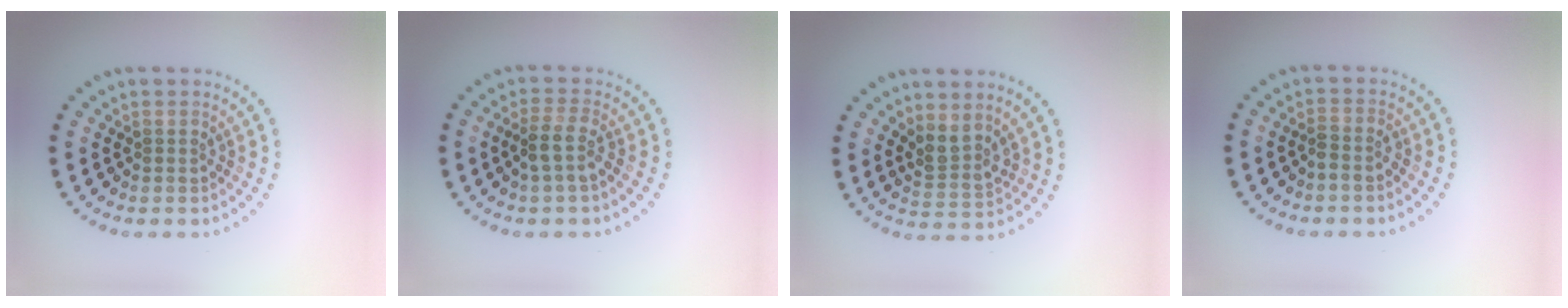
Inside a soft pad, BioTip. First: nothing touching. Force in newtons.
{"total": 2.2, "press": 1.7, "slide": 1.4}
{"total": 2.5, "press": 1.9, "slide": 1.6}
{"total": 1.2, "press": 1.0, "slide": 0.7}